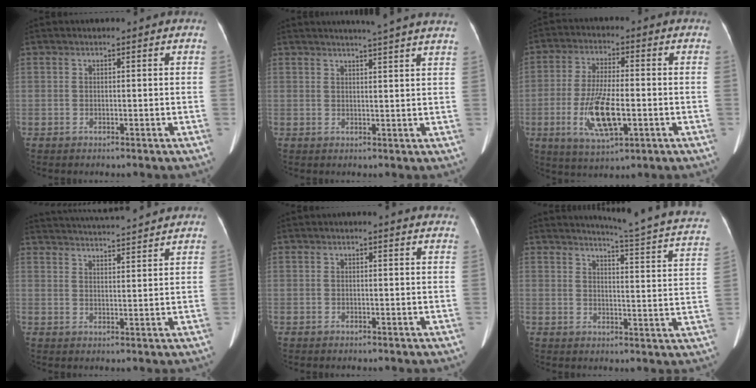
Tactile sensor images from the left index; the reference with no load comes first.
{"total": 9.6, "force": [8.5, -0.9, 4.4], "torque": [-0.059, 0.002, 0.087]}
{"total": 10.5, "force": [-2.8, 2.9, 9.6], "torque": [-0.195, -0.009, -0.046]}
{"total": 15.3, "force": [14.5, 0.8, 4.8], "torque": [-0.090, 0.022, 0.207]}
{"total": 2.2, "force": [1.8, 0.6, 1.0], "torque": [-0.017, 0.004, 0.006]}
{"total": 16.6, "force": [15.3, -0.3, 6.5], "torque": [-0.088, -0.079, 0.163]}